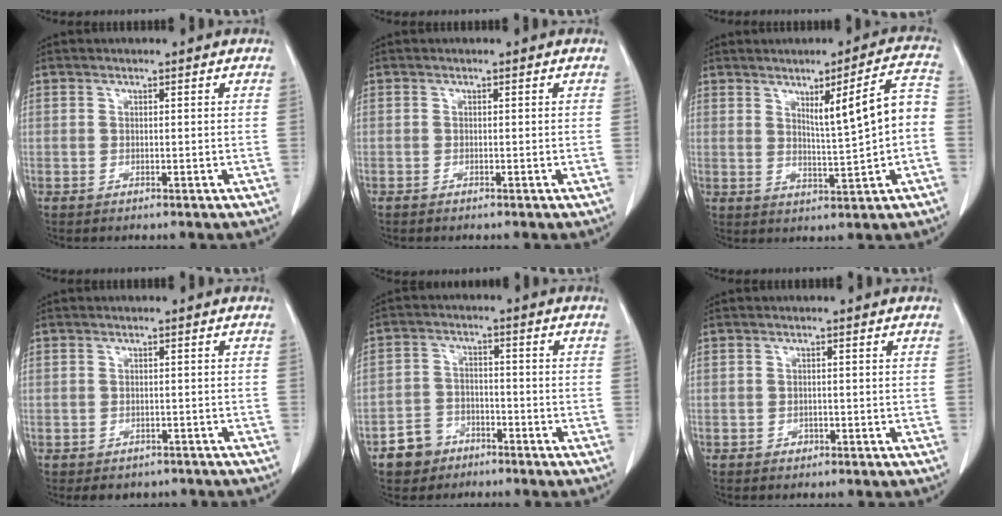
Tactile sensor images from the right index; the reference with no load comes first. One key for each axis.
{"total": 0.0}
{"total": 8.3, "fx": 0.6, "fy": 0.1, "fz": 8.3, "tx": -0.118, "ty": 0.013, "tz": 0.016}
{"total": 4.1, "fx": -3.2, "fy": 2.4, "fz": 0.5, "tx": -0.003, "ty": 0.009, "tz": -0.038}
{"total": 5.4, "fx": -3.4, "fy": 4.2, "fz": 0.7, "tx": -0.012, "ty": 0.013, "tz": -0.054}
{"total": 0.7, "fx": -0.3, "fy": 0.7, "fz": 0.2, "tx": -0.006, "ty": 0.003, "tz": 0.000}